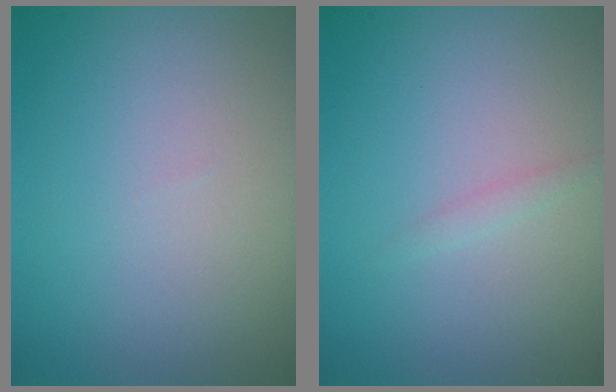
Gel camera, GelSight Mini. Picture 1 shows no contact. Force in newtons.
{"total": 0.7, "press": 0.7, "slide": 0.0}